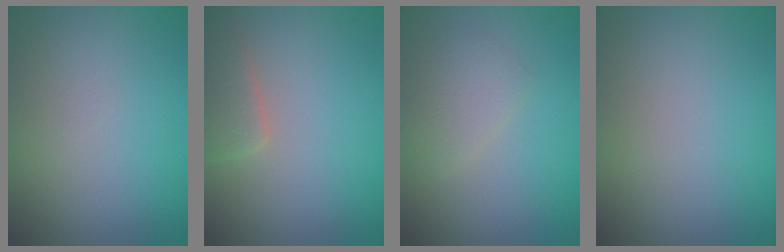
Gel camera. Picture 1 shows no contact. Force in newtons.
{"total": 2.9, "press": 2.9, "slide": 0.3}
{"total": 2.1, "press": 2.1, "slide": 0.1}
{"total": 0.0}